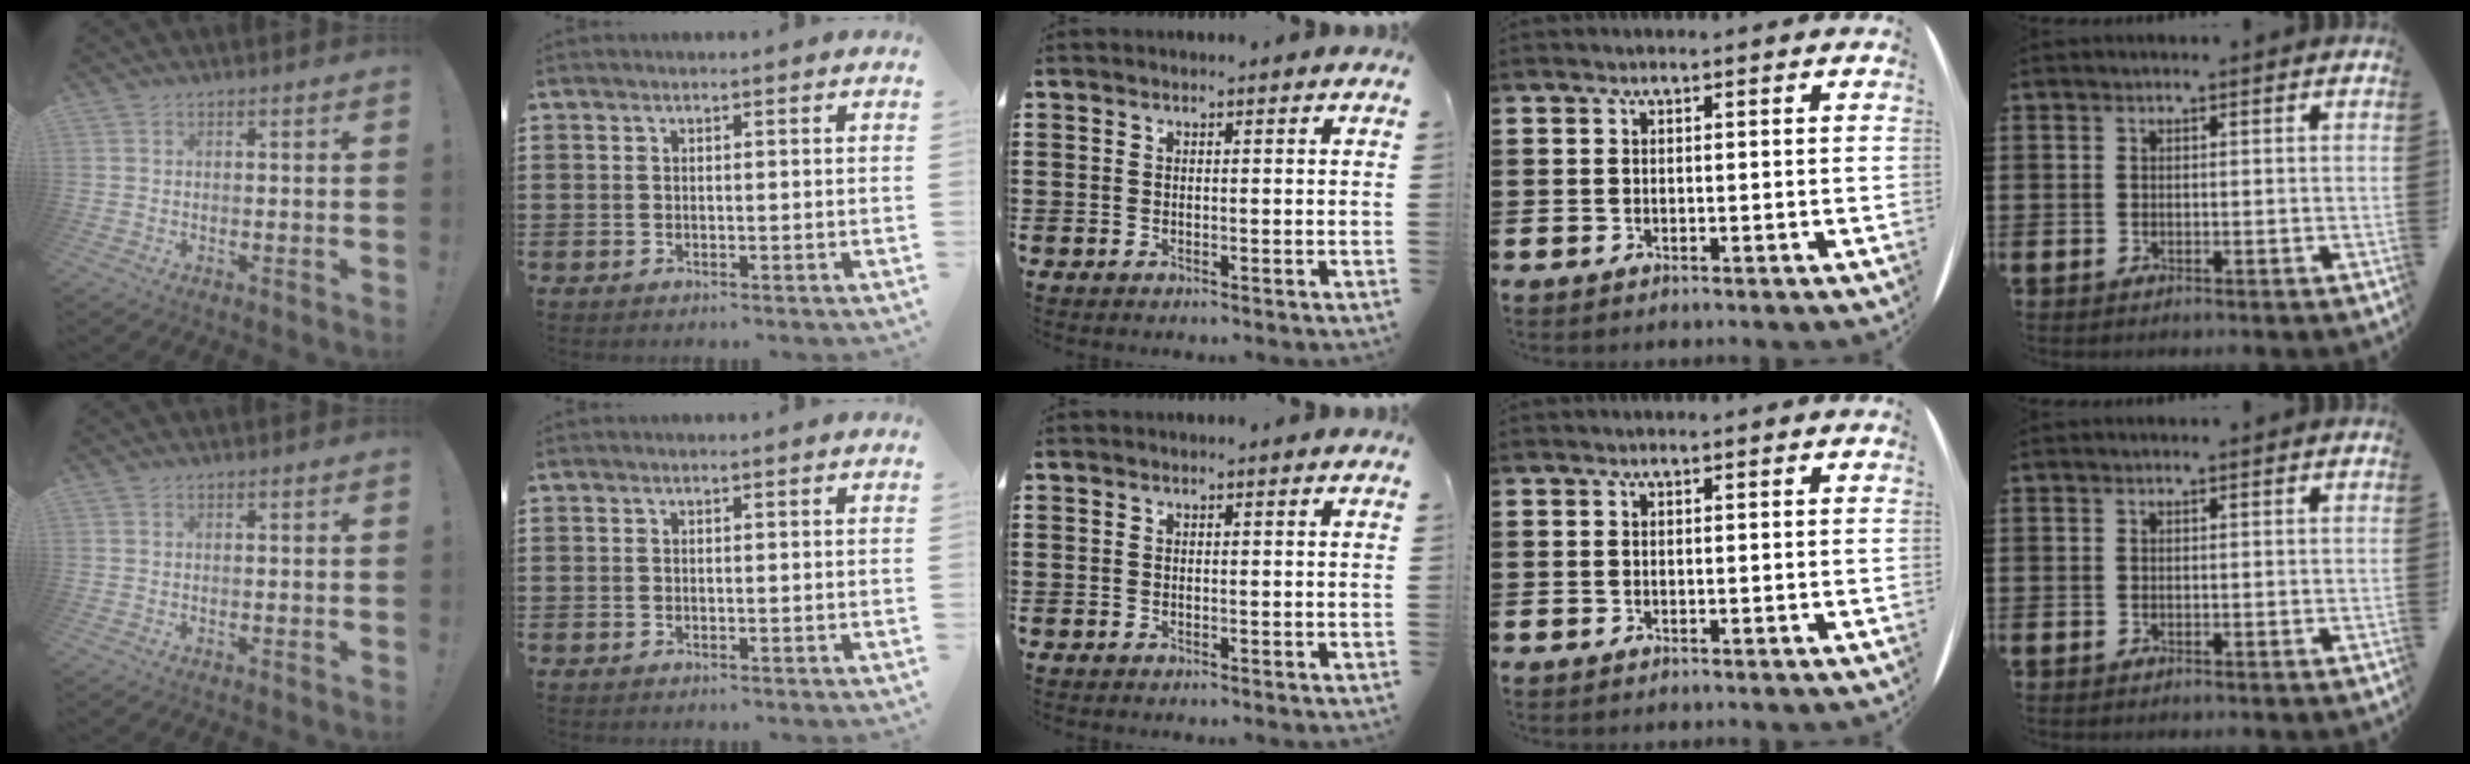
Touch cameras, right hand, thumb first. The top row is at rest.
{}